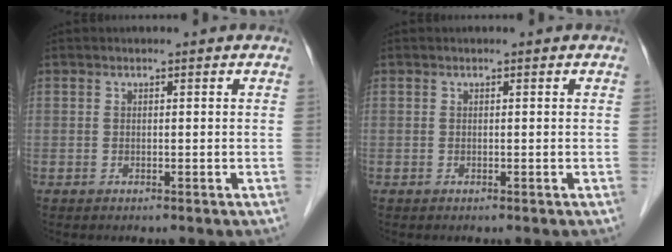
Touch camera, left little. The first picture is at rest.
{"total": 0.0}